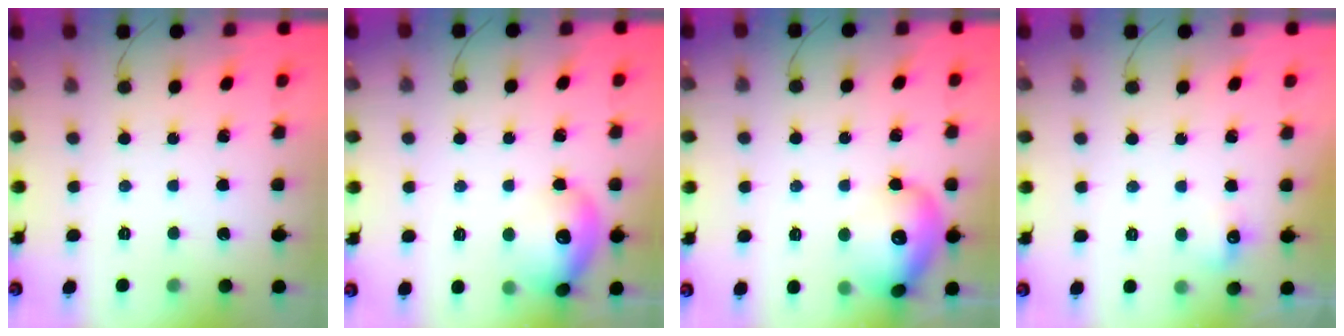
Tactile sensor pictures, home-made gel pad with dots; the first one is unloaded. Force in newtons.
{"total": 15.3, "press": 15.3, "slide": 1.4}
{"total": 15.1, "press": 15.0, "slide": 1.6}
{"total": 4.9, "press": 4.8, "slide": 1.2}